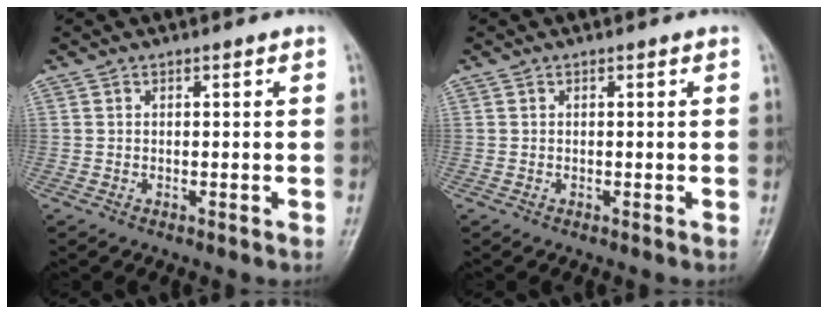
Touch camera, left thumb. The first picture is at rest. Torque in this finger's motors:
{"motor_torque": [-0.01, 0.01, 0.00, 0.00, 0.00]}